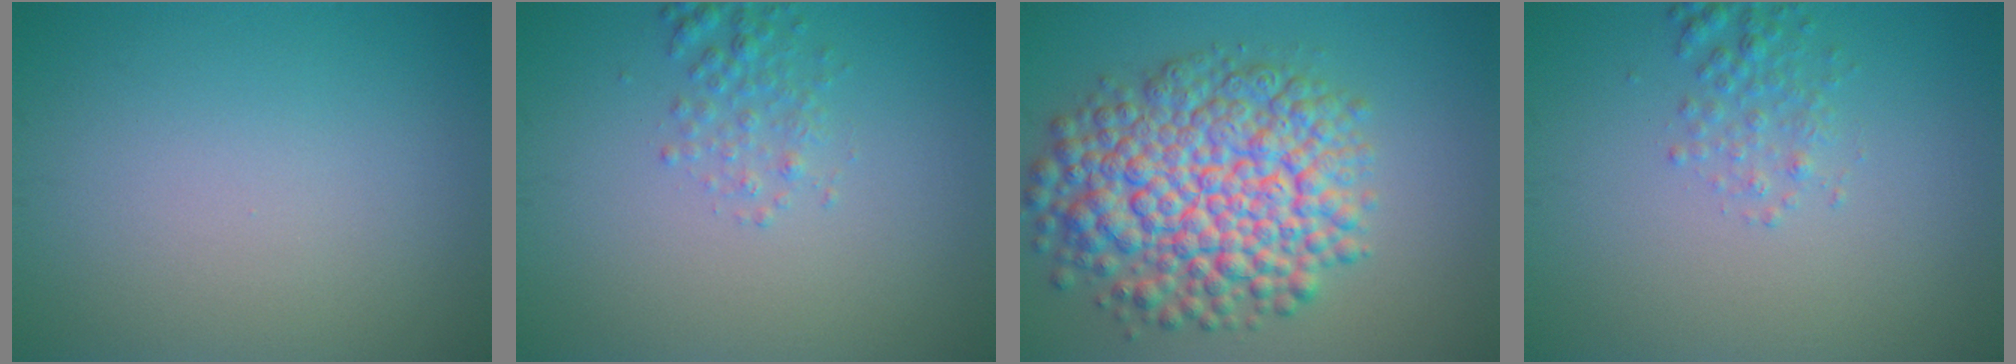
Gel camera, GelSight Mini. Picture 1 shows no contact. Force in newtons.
{"total": 1.7, "press": 1.7, "slide": 0.1}
{"total": 10.5, "press": 10.5, "slide": 0.3}
{"total": 1.7, "press": 1.7, "slide": 0.1}